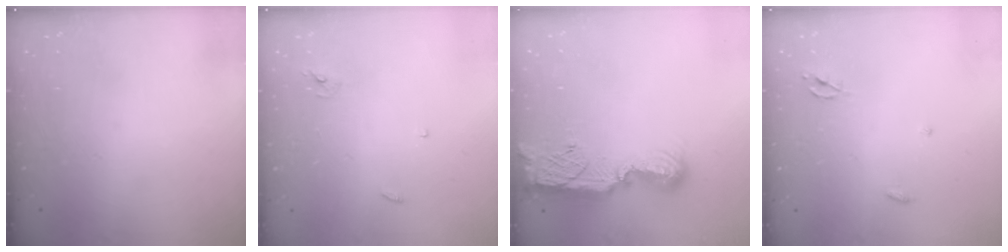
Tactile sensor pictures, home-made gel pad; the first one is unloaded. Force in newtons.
{"total": 2.4, "press": 2.4, "slide": 0.1}
{"total": 11.5, "press": 11.4, "slide": 1.2}
{"total": 2.3, "press": 2.3, "slide": 0.1}